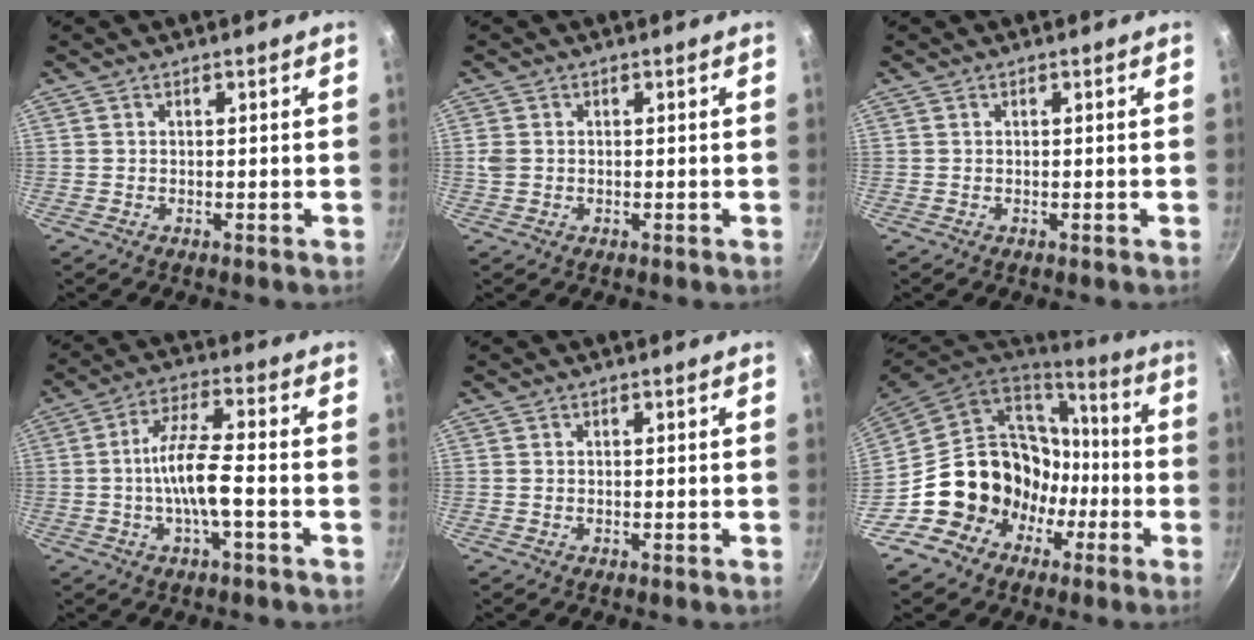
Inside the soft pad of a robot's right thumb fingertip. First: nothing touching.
{"total": 2.1, "force": [0.1, 1.7, 1.2], "torque": [-0.023, 0.002, 0.002]}
{"total": 0.0}
{"total": 9.2, "force": [-2.1, 2.0, 8.7], "torque": [-0.168, 0.026, -0.047]}
{"total": 0.0}
{"total": 17.0, "force": [-4.4, 14.9, 6.9], "torque": [-0.072, 0.065, -0.054]}